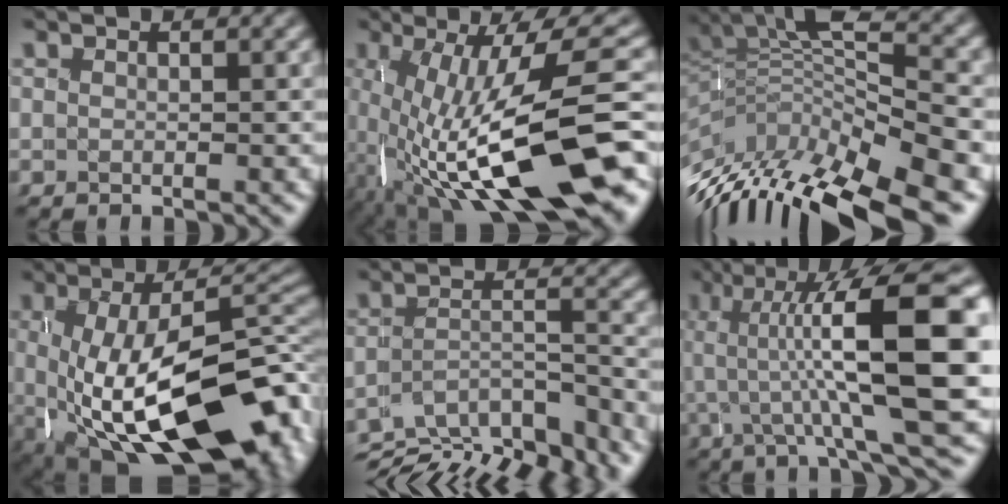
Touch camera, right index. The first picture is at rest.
{"total": 14.1, "force": [-5.2, 5.1, 12.1], "torque": [-0.194, -0.029, -0.059]}
{"total": 12.1, "force": [-5.0, 7.1, 8.4], "torque": [-0.152, -0.022, -0.070]}
{"total": 17.8, "force": [-5.0, 9.4, 14.2], "torque": [-0.247, -0.050, -0.045]}
{"total": 10.7, "force": [-7.5, 5.2, 5.7], "torque": [-0.066, -0.027, -0.115]}
{"total": 14.5, "force": [3.4, 4.6, 13.3], "torque": [-0.184, 0.023, 0.044]}